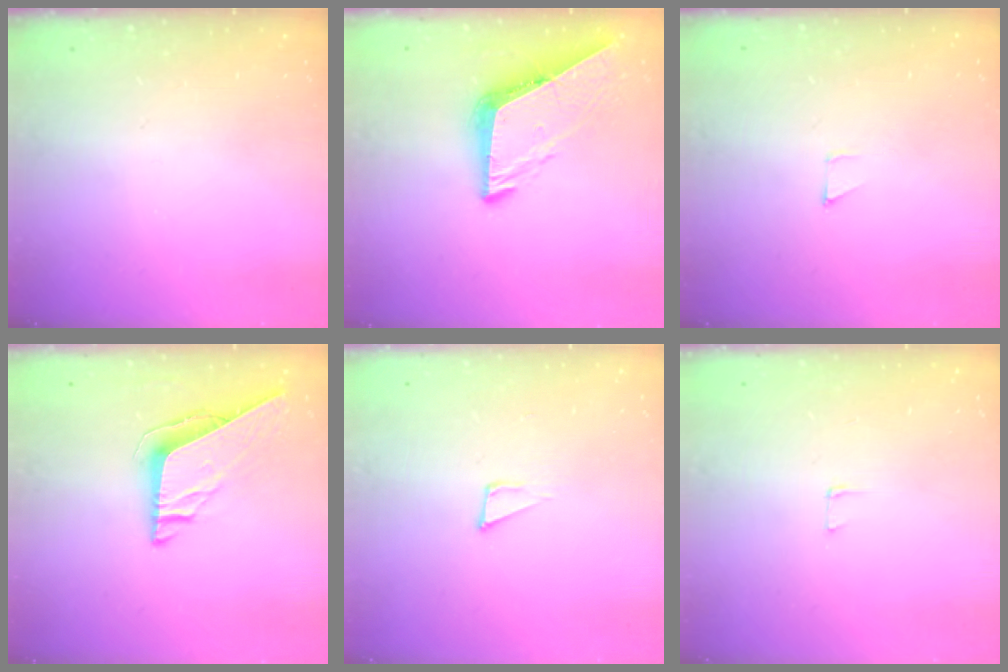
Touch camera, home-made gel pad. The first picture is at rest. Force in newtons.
{"total": 8.2, "press": 8.2, "slide": 0.6}
{"total": 2.6, "press": 2.6, "slide": 0.2}
{"total": 9.5, "press": 9.4, "slide": 0.9}
{"total": 5.0, "press": 4.9, "slide": 0.8}
{"total": 5.0, "press": 4.9, "slide": 0.4}